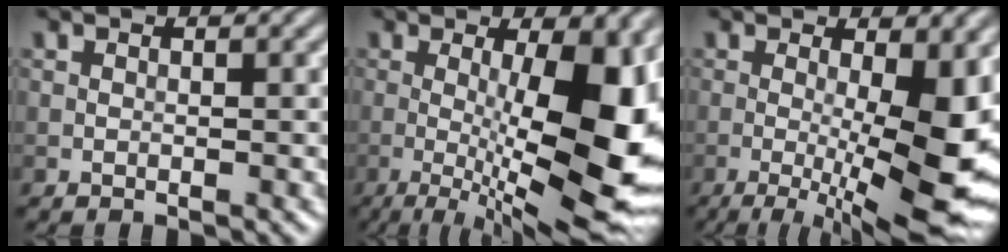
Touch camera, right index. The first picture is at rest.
{"total": 12.8, "force": [-1.0, 3.5, 12.3], "torque": [-0.166, -0.011, -0.017]}
{"total": 13.9, "force": [-1.5, 3.9, 13.2], "torque": [-0.170, -0.013, -0.011]}